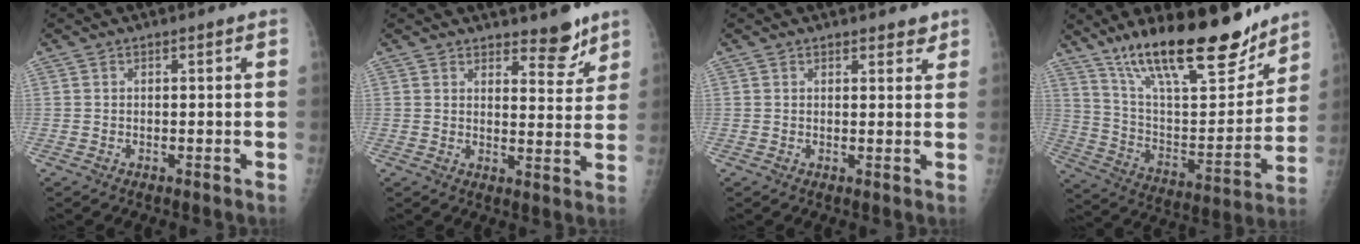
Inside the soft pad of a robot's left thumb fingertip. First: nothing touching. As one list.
[{"total": 6.0, "force": [4.8, 2.3, 2.7], "torque": [-0.007, -0.037, 0.068]}, {"total": 2.5, "force": [2.0, 1.2, 0.8], "torque": [0.011, -0.010, 0.021]}, {"total": 25.1, "force": [18.3, 7.4, 15.5], "torque": [-0.214, -0.084, 0.308]}]